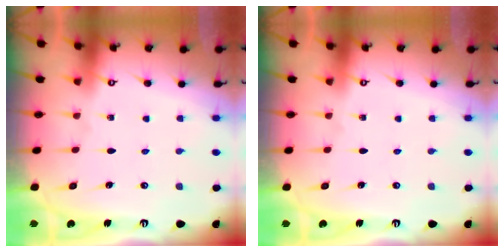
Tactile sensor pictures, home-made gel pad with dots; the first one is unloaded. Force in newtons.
{"total": 0.0}